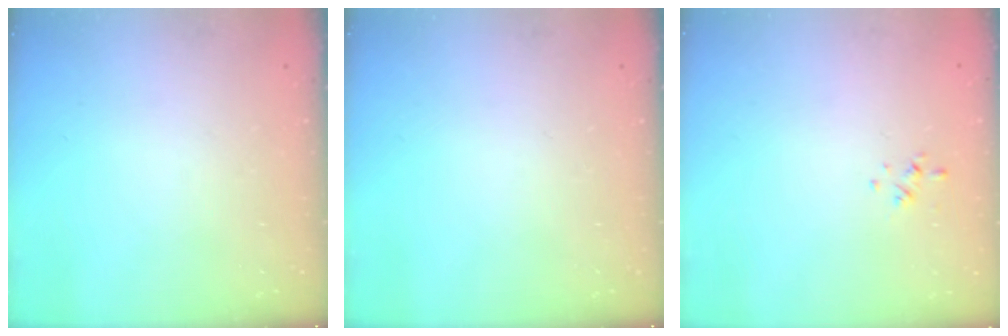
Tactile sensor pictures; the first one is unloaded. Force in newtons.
{"total": 0.0}
{"total": 0.6, "press": 0.3, "slide": 0.5}